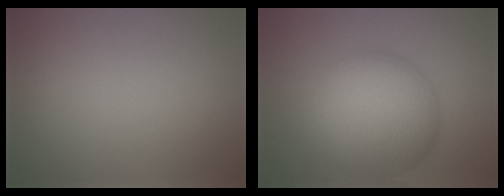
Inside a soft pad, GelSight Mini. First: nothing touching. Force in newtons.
{"total": 11.0, "press": 11.0, "slide": 0.7}